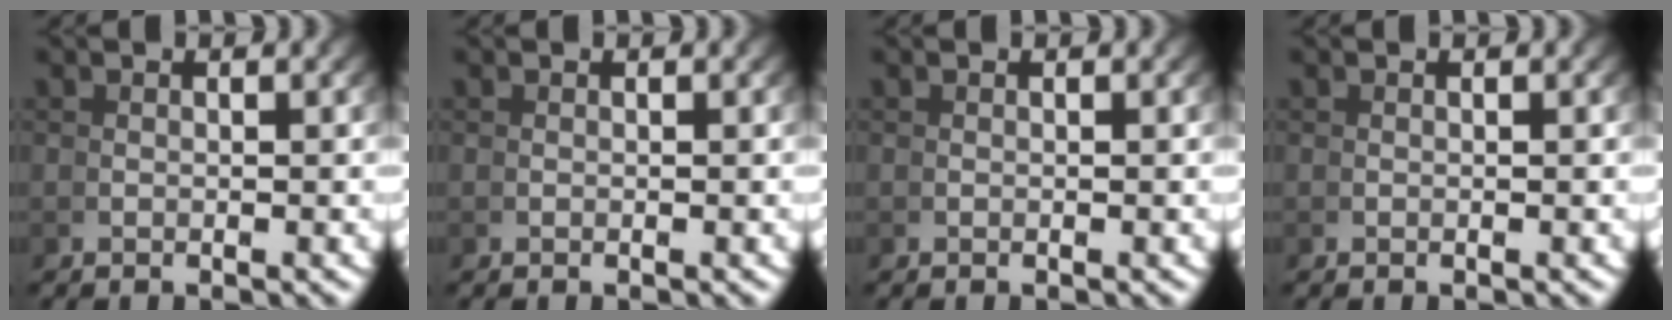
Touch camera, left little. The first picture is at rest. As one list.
[{"total": 0.0}, {"total": 0.0}, {"total": 0.0}]